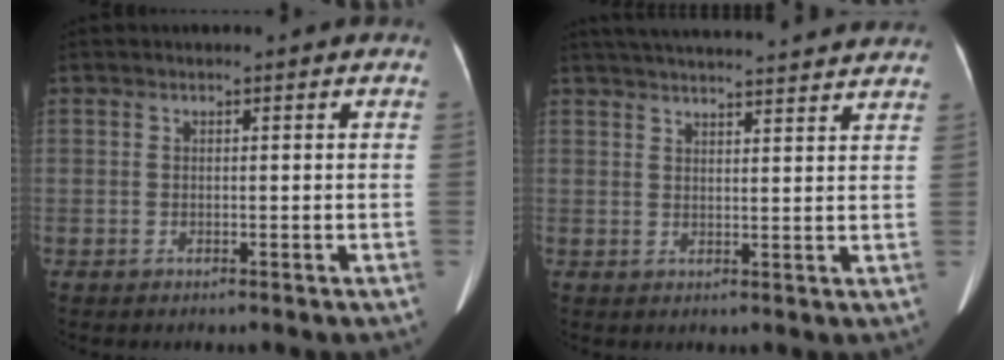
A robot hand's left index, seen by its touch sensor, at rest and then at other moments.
{"total": 20.5, "force": [19.0, 1.5, 7.6], "torque": [-0.123, 0.027, 0.248]}